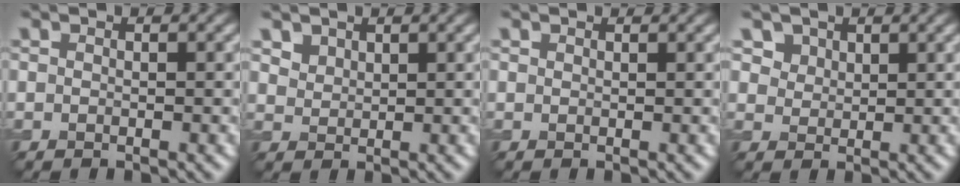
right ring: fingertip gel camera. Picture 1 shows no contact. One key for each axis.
{"total": 2.1, "fx": 1.6, "fy": 1.3, "fz": 0.6, "tx": -0.021, "ty": -0.009, "tz": 0.044}
{"total": 0.8, "fx": 0.7, "fy": 0.3, "fz": 0.1, "tx": -0.001, "ty": -0.003, "tz": 0.010}
{"total": 4.3, "fx": 2.8, "fy": 2.9, "fz": 1.6, "tx": -0.064, "ty": -0.008, "tz": 0.058}